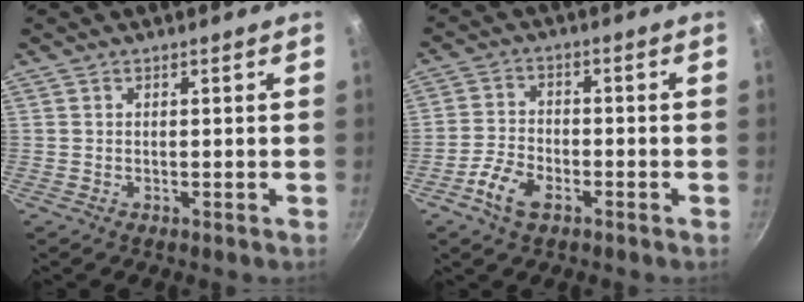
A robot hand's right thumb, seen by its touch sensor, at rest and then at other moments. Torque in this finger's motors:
{"motor_torque": [1.36, 1.09, 0.81, -0.61, 0.04]}